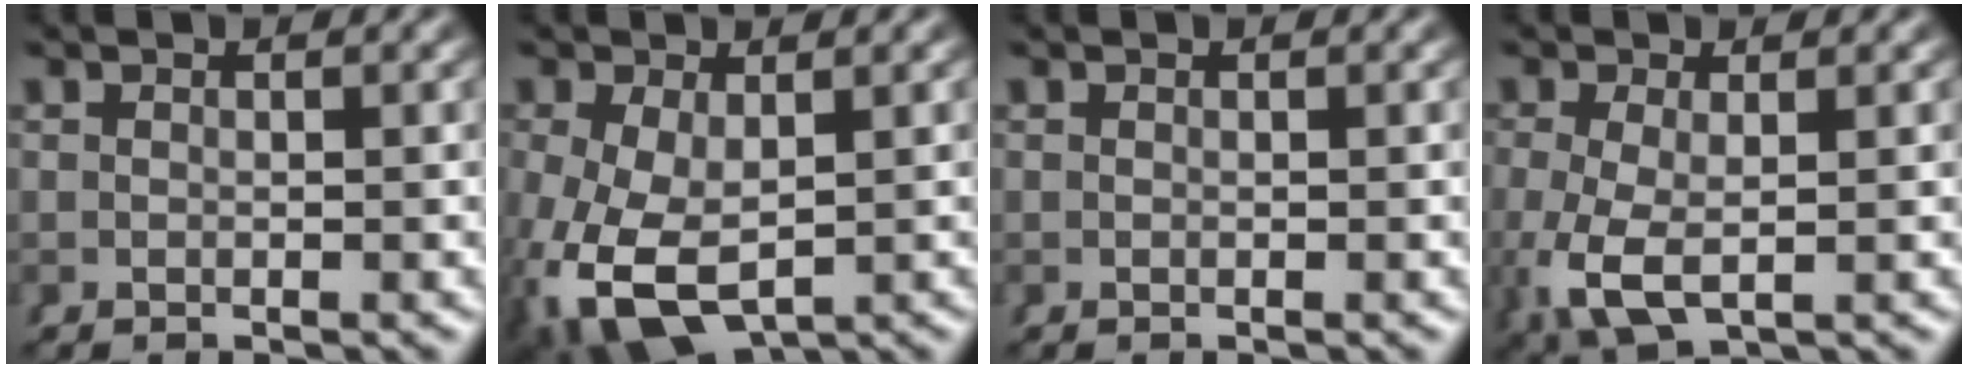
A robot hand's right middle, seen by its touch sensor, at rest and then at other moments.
{"total": 8.3, "force": [-3.3, 5.3, 5.4], "torque": [-0.140, -0.060, -0.021]}
{"total": 0.0}
{"total": 5.4, "force": [-1.4, 3.1, 4.2], "torque": [-0.116, -0.040, 0.000]}